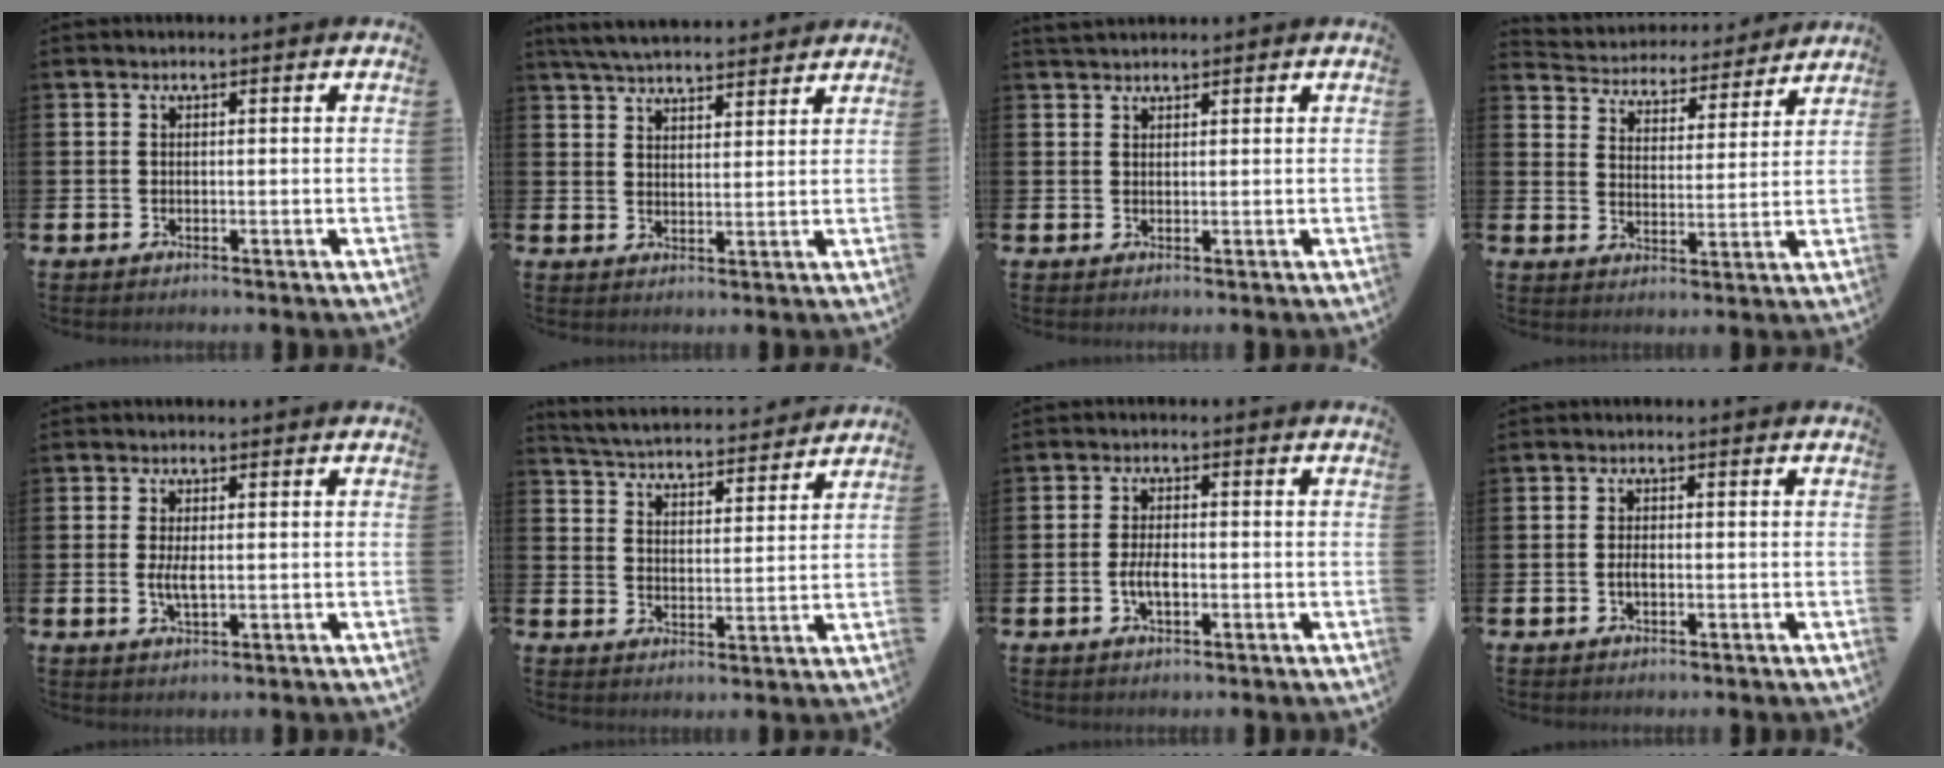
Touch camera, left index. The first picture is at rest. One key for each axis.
{"total": 5.3, "fx": 5.2, "fy": 0.7, "fz": 1.0, "tx": -0.034, "ty": -0.023, "tz": 0.095}
{"total": 1.6, "fx": 1.6, "fy": 0.4, "fz": 0.2, "tx": 0.002, "ty": -0.002, "tz": 0.028}
{"total": 4.6, "fx": 4.4, "fy": 1.4, "fz": -0.1, "tx": -0.025, "ty": -0.046, "tz": 0.070}
{"total": 2.6, "fx": 0.0, "fy": 0.9, "fz": 2.4, "tx": -0.045, "ty": 0.001, "tz": -0.002}
{"total": 4.7, "fx": 4.6, "fy": 0.7, "fz": 0.3, "tx": -0.025, "ty": -0.041, "tz": 0.076}
{"total": 3.1, "fx": -0.7, "fy": 1.4, "fz": 2.7, "tx": -0.041, "ty": -0.001, "tz": -0.016}
{"total": 1.3, "fx": -0.4, "fy": 0.5, "fz": 1.1, "tx": -0.018, "ty": 0.002, "tz": -0.010}